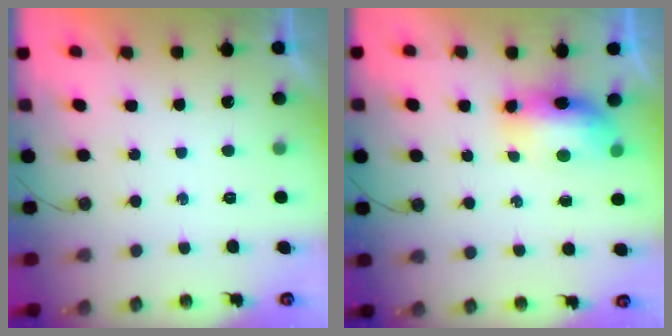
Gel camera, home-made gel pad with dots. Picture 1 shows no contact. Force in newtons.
{"total": 13.4, "press": 10.4, "slide": 8.4}